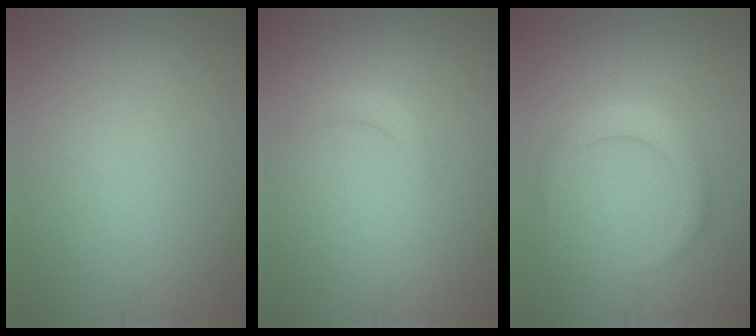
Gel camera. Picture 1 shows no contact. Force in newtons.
{"total": 1.2, "press": 1.2, "slide": 0.2}
{"total": 2.4, "press": 2.4, "slide": 0.0}